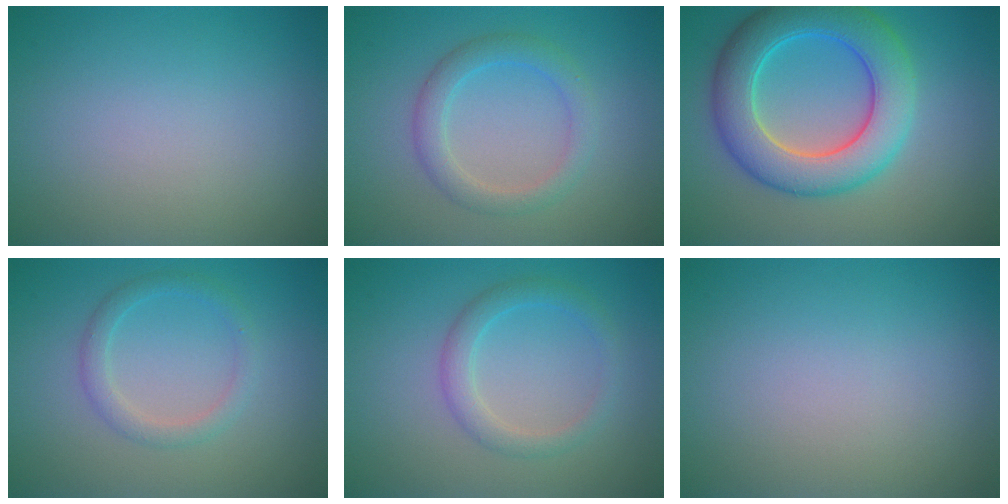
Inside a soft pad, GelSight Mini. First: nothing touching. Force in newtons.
{"total": 2.9, "press": 2.9, "slide": 0.3}
{"total": 8.2, "press": 8.2, "slide": 0.2}
{"total": 2.0, "press": 2.0, "slide": 0.1}
{"total": 2.5, "press": 2.4, "slide": 0.2}
{"total": 0.0}